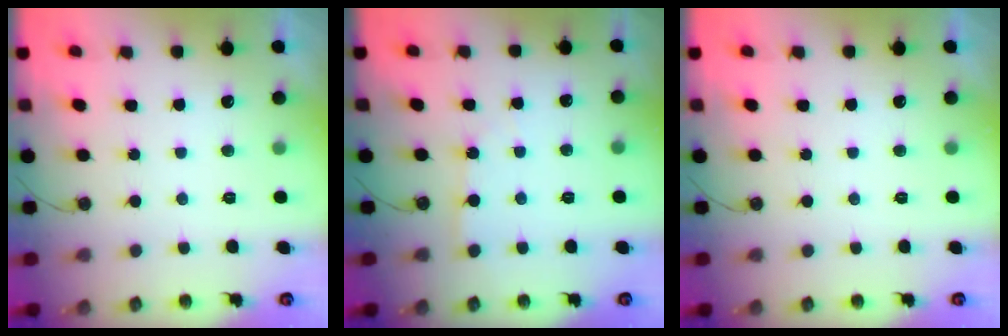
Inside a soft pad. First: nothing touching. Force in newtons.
{"total": 2.7, "press": 2.7, "slide": 0.4}
{"total": 0.0}